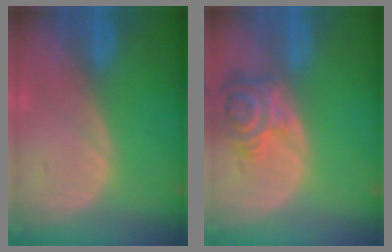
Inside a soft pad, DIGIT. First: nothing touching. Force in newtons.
{"total": 7.2, "press": 6.6, "slide": 2.8}